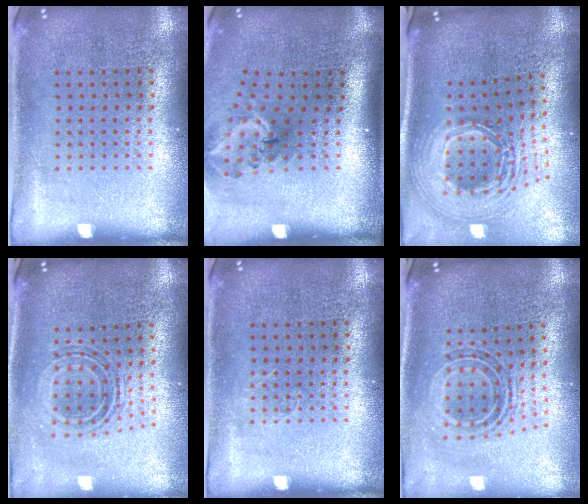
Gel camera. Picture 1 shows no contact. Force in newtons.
{"total": 1.9, "press": 1.3, "slide": 1.5}
{"total": 2.9, "press": 2.0, "slide": 2.1}
{"total": 0.8, "press": 0.8, "slide": 0.3}
{"total": 0.6, "press": 0.5, "slide": 0.2}
{"total": 0.9, "press": 0.9, "slide": 0.4}